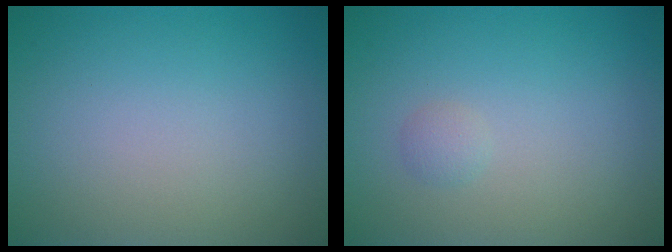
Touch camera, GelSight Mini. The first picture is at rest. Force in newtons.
{"total": 0.7, "press": 0.7, "slide": 0.0}